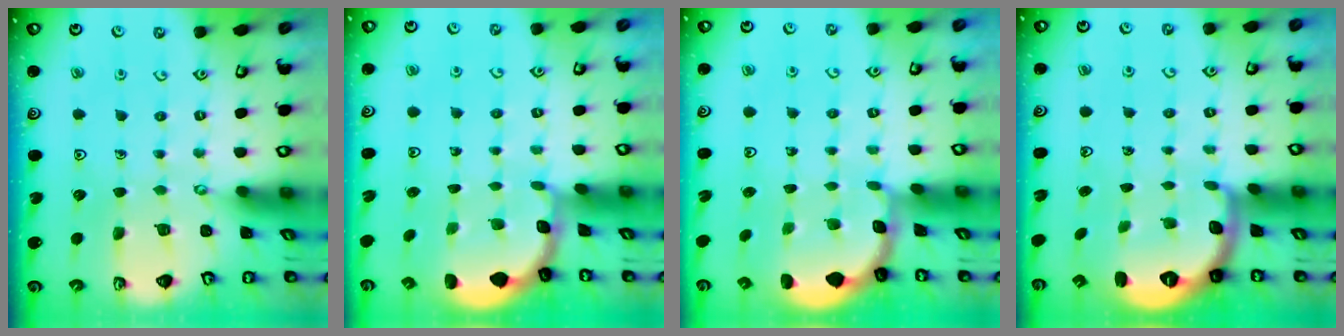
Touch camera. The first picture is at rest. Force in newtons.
{"total": 1.9, "press": 1.8, "slide": 0.7}
{"total": 1.9, "press": 1.7, "slide": 0.8}
{"total": 2.7, "press": 1.6, "slide": 2.1}